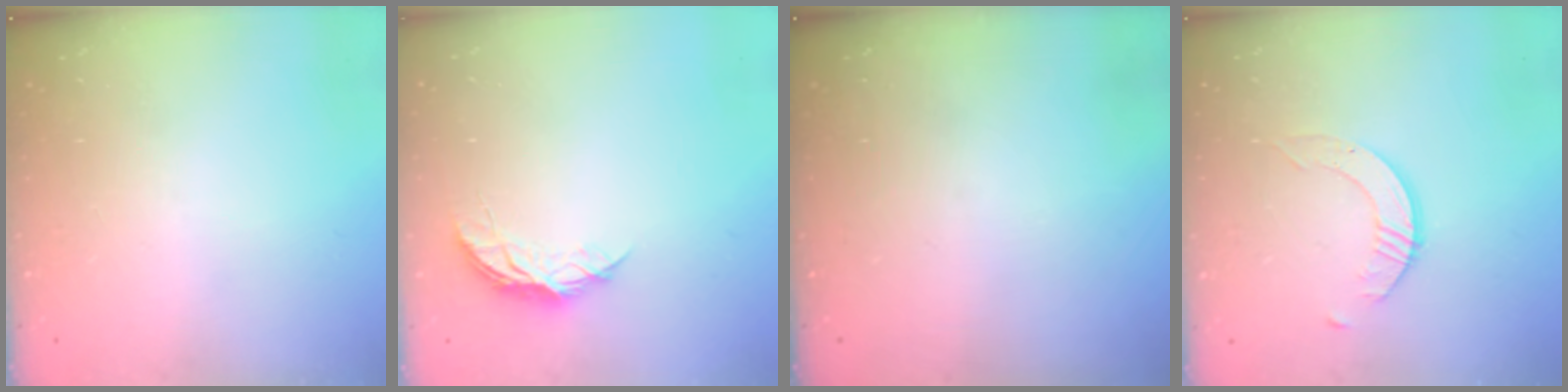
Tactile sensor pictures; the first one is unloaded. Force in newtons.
{"total": 5.2, "press": 5.1, "slide": 0.5}
{"total": 0.0}
{"total": 3.0, "press": 3.0, "slide": 0.2}